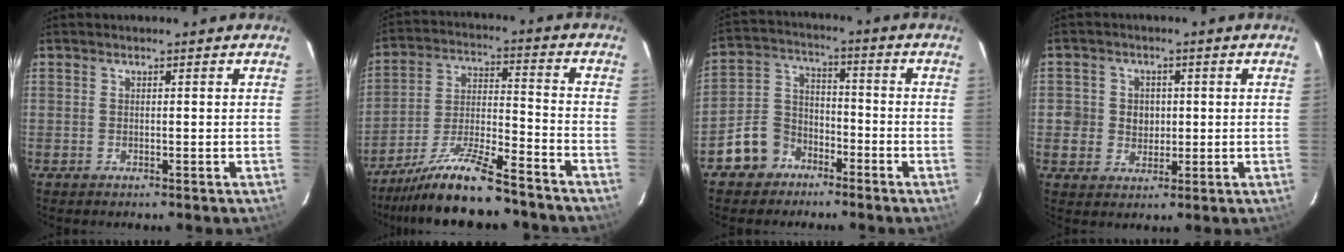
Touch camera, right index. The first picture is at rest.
{"total": 14.4, "force": [-12.3, 1.9, 7.2], "torque": [-0.152, -0.010, -0.215]}
{"total": 8.8, "force": [-5.6, 6.5, 1.9], "torque": [-0.054, 0.036, -0.097]}
{"total": 5.1, "force": [-0.1, 4.9, 1.3], "torque": [-0.030, 0.015, 0.001]}